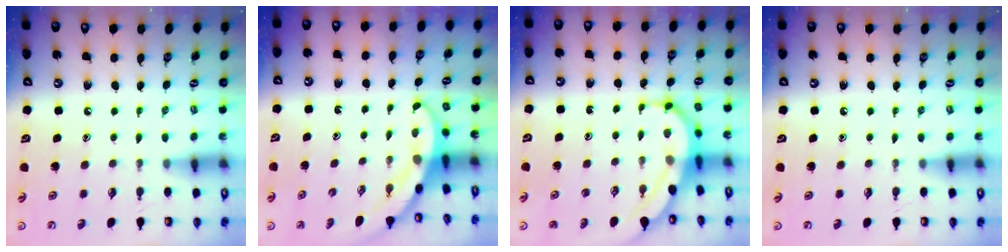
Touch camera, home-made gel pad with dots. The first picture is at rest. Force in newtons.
{"total": 3.0, "press": 3.0, "slide": 0.2}
{"total": 7.7, "press": 7.7, "slide": 0.8}
{"total": 0.0}